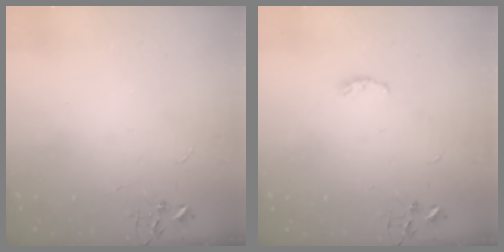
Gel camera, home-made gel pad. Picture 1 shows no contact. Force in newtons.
{"total": 4.2, "press": 4.2, "slide": 0.6}